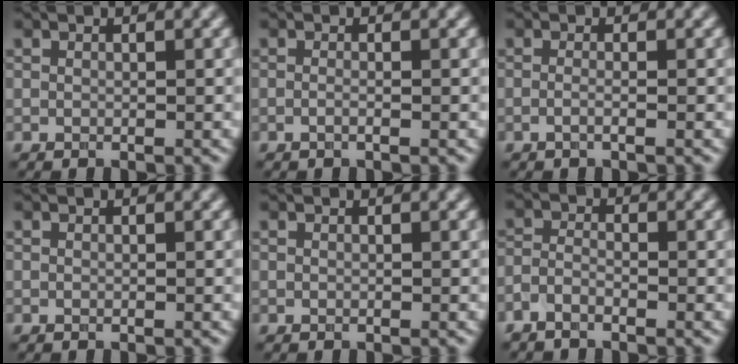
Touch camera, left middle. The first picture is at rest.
{"total": 0.8, "force": [-0.2, 0.3, 0.8], "torque": [-0.013, -0.007, -0.011]}
{"total": 1.2, "force": [-0.3, 0.3, 1.1], "torque": [-0.016, -0.005, -0.013]}
{"total": 0.0}
{"total": 0.0}
{"total": 1.7, "force": [-1.4, 0.6, 0.8], "torque": [-0.020, 0.001, -0.036]}